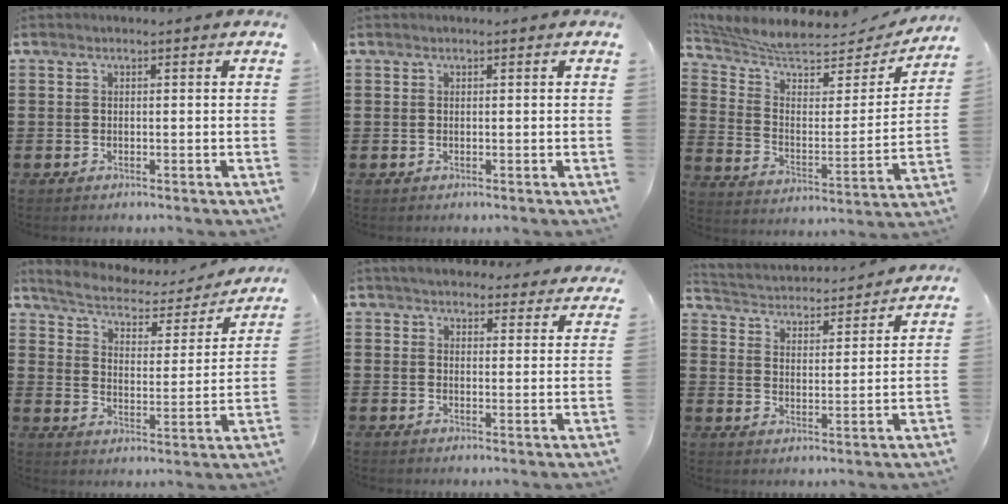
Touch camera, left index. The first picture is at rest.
{"total": 0.0}
{"total": 6.8, "force": [6.0, 1.7, 2.7], "torque": [-0.083, -0.040, 0.101]}
{"total": 3.6, "force": [3.2, 1.0, 1.2], "torque": [-0.046, -0.025, 0.045]}
{"total": 4.2, "force": [4.1, 0.4, 0.8], "torque": [-0.028, -0.017, 0.075]}
{"total": 3.1, "force": [3.1, 0.2, -0.2], "torque": [-0.019, -0.032, 0.045]}